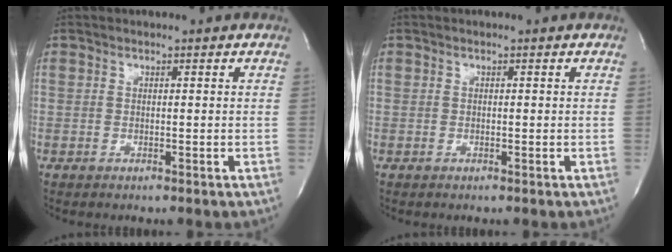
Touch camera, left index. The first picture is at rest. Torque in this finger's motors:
{"motor_torque": [-0.37, 0.17, -0.02, -0.01]}